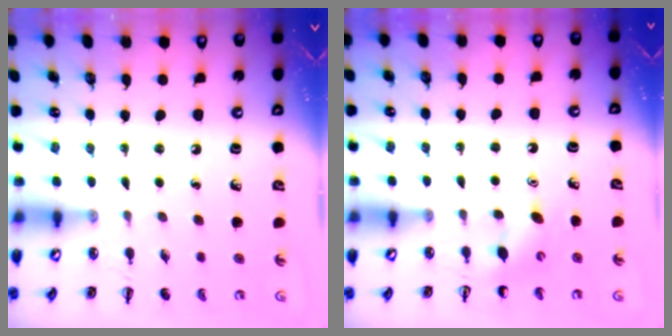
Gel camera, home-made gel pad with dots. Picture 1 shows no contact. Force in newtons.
{"total": 4.6, "press": 4.3, "slide": 1.5}